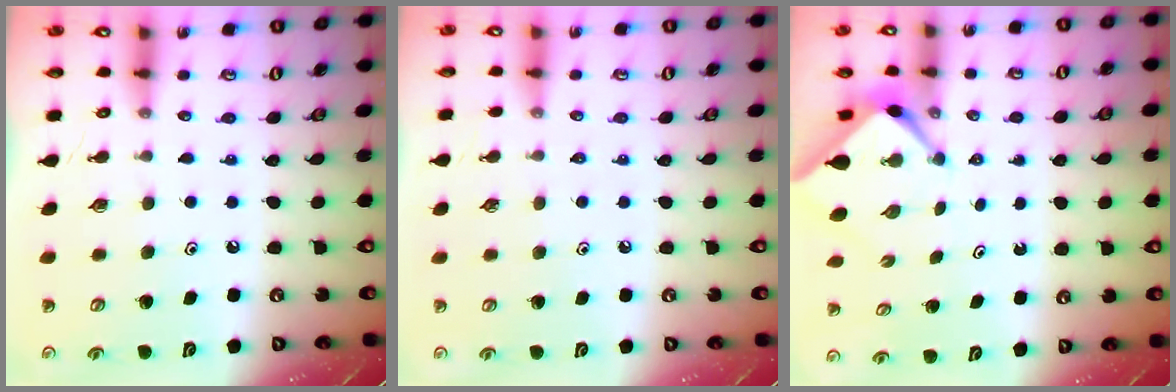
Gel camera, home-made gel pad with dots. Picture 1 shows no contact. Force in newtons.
{"total": 1.9, "press": 1.8, "slide": 0.3}
{"total": 2.6, "press": 2.6, "slide": 0.4}